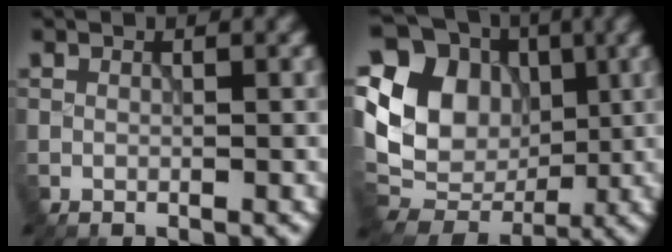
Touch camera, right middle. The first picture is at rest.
{"total": 11.8, "force": [1.9, 9.9, 6.2], "torque": [-0.131, 0.011, 0.029]}